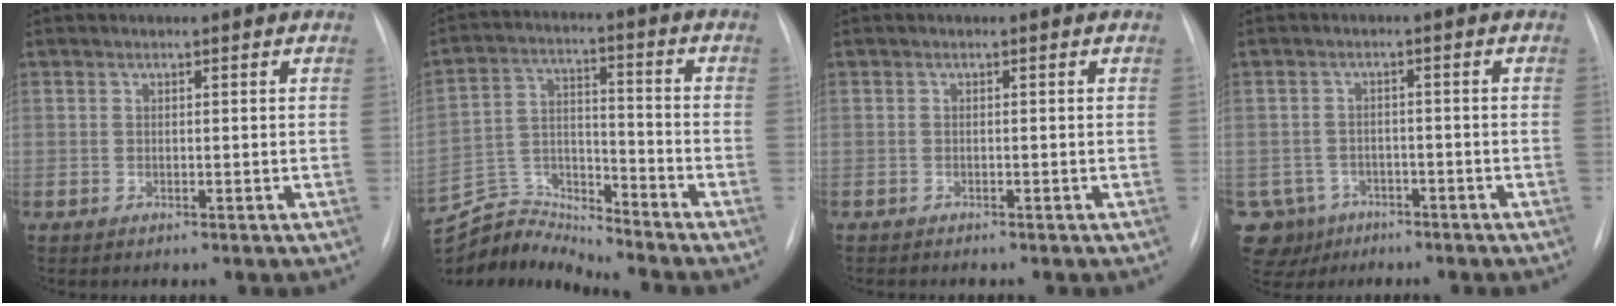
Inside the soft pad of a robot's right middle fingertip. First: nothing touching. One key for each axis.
{"total": 11.2, "fx": -11.2, "fy": -0.3, "fz": -0.7, "tx": 0.011, "ty": 0.039, "tz": -0.215}
{"total": 0.9, "fx": -0.8, "fy": 0.1, "fz": 0.3, "tx": -0.007, "ty": -0.002, "tz": -0.013}
{"total": 7.1, "fx": -4.3, "fy": 5.6, "fz": 0.6, "tx": -0.017, "ty": 0.005, "tz": -0.063}